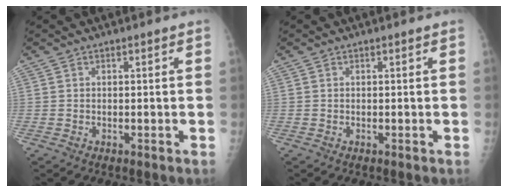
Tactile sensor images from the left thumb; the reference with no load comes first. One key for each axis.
{"total": 0.0}